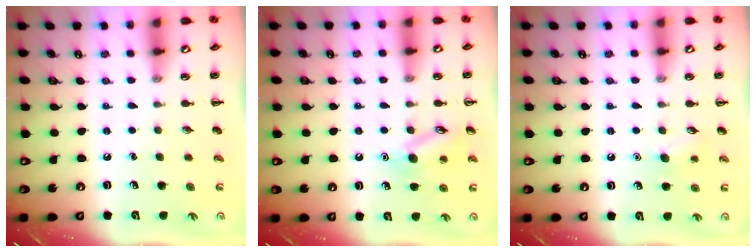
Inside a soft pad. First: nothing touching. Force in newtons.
{"total": 10.6, "press": 10.6, "slide": 0.9}
{"total": 7.1, "press": 6.8, "slide": 2.1}